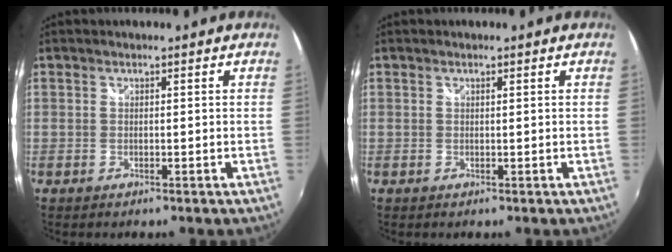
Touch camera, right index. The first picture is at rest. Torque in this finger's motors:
{"motor_torque": [-0.17, 0.03, 0.03, 0.00]}